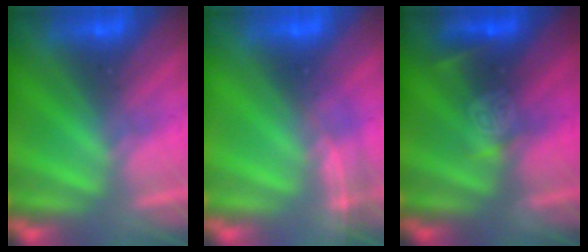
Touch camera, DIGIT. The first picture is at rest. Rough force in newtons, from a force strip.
{"total": 1.8}
{"total": 3.7}